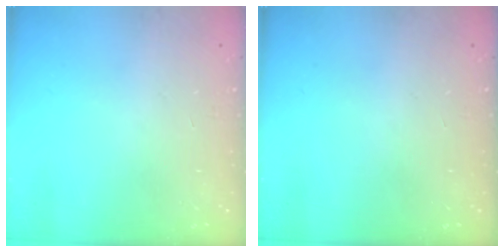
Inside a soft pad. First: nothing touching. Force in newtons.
{"total": 0.0}